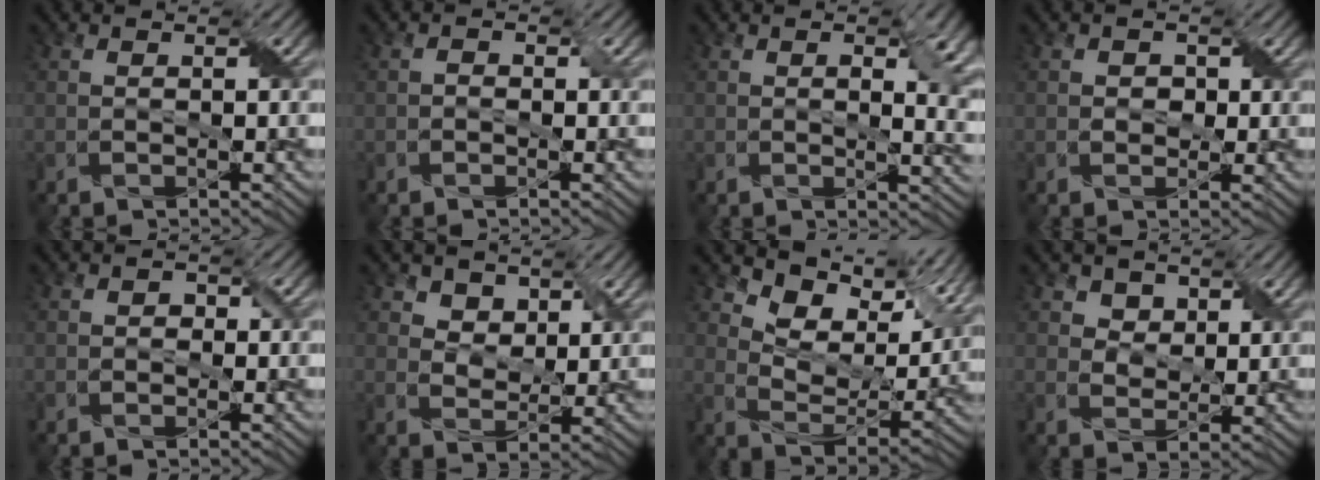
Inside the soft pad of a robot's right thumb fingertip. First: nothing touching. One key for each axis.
{"total": 0.9, "fx": -0.4, "fy": 0.7, "fz": 0.4, "tx": -0.007, "ty": 0.000, "tz": -0.009}
{"total": 7.3, "fx": 1.8, "fy": 3.5, "fz": 6.2, "tx": -0.087, "ty": -0.012, "tz": 0.038}
{"total": 1.7, "fx": 0.2, "fy": 1.6, "fz": 0.6, "tx": -0.012, "ty": -0.002, "tz": -0.005}
{"total": 1.1, "fx": -0.1, "fy": 1.1, "fz": 0.4, "tx": -0.005, "ty": -0.003, "tz": -0.006}
{"total": 4.5, "fx": 2.9, "fy": 3.0, "fz": 1.7, "tx": -0.050, "ty": -0.018, "tz": 0.051}
{"total": 11.0, "fx": 6.8, "fy": 5.6, "fz": 6.5, "tx": -0.125, "ty": -0.003, "tz": 0.117}
{"total": 4.0, "fx": 2.5, "fy": 2.8, "fz": 1.5, "tx": -0.046, "ty": -0.015, "tz": 0.043}